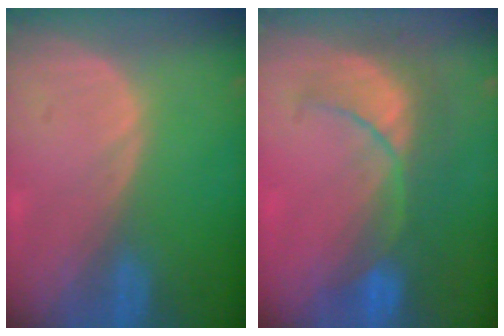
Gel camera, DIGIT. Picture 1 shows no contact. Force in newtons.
{"total": 8.4, "press": 8.2, "slide": 1.9}